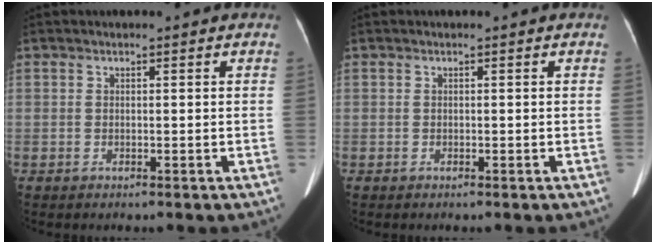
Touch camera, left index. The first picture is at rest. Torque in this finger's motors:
{"motor_torque": [-0.09, 0.14, 0.00, -0.01]}